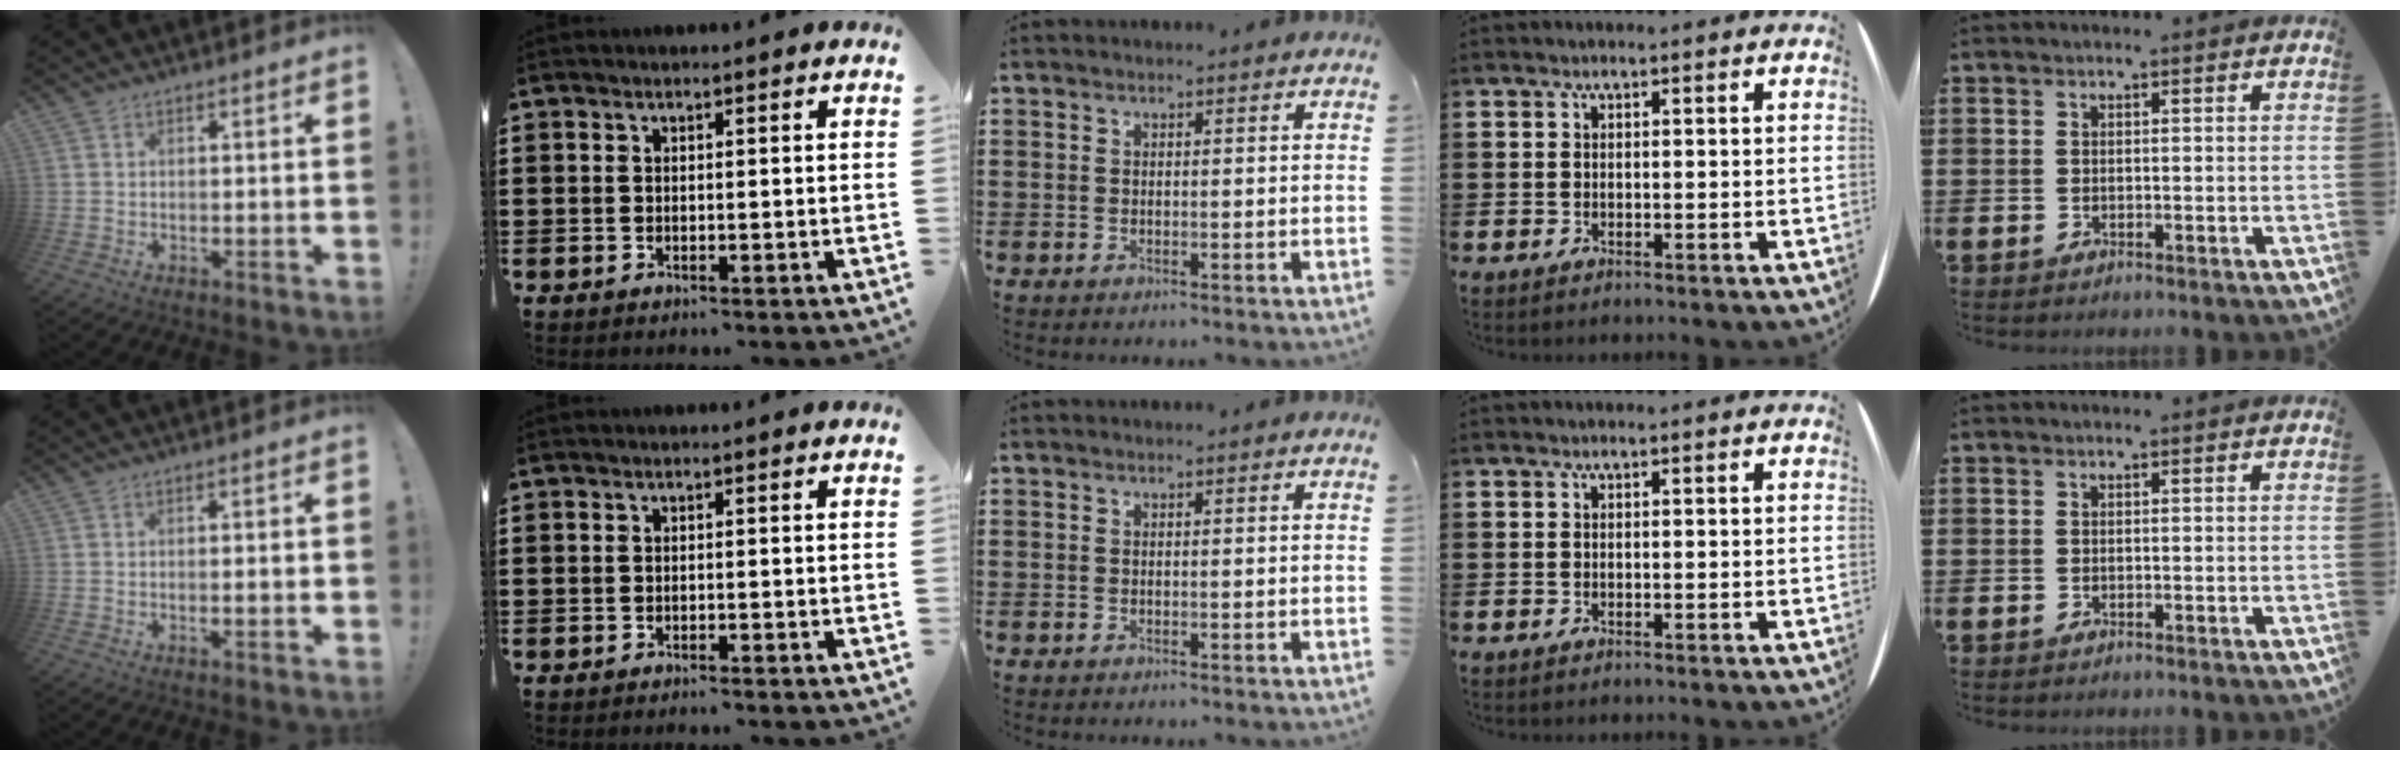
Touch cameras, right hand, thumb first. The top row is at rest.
{"thumb": {"total": 2.1, "force": [-0.3, 0.0, 2.0], "torque": [-0.027, -0.002, -0.007]}, "index": {"total": 0.6, "force": [-0.6, -0.1, 0.0], "torque": [-0.002, -0.003, -0.012]}}